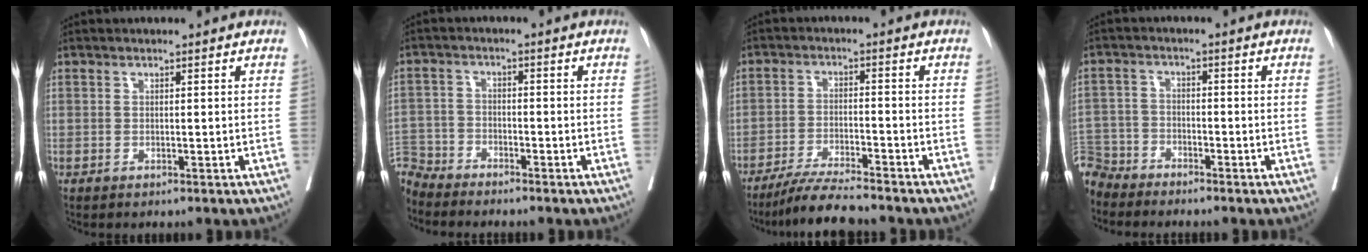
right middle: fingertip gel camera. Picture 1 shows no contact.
{"total": 5.2, "force": [-5.1, 0.7, -0.9], "torque": [0.021, -0.003, -0.101]}
{"total": 7.4, "force": [-6.7, -0.3, 3.2], "torque": [-0.052, -0.022, -0.119]}
{"total": 6.0, "force": [-5.7, 1.8, -0.8], "torque": [0.020, -0.001, -0.117]}